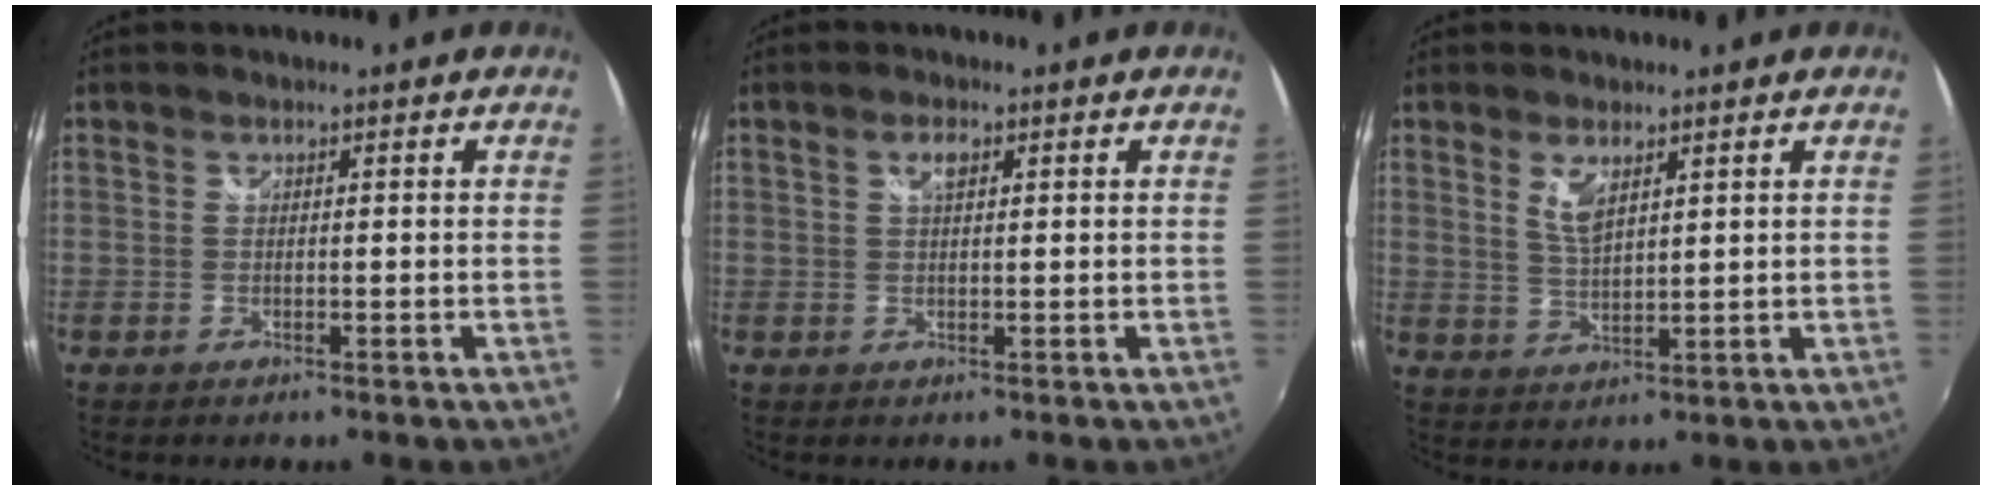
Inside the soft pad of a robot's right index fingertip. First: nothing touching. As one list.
[{"total": 2.0, "force": [0.8, 0.8, 1.6], "torque": [-0.028, 0.004, 0.013]}, {"total": 4.3, "force": [2.3, 1.5, 3.3], "torque": [-0.060, -0.005, 0.044]}]